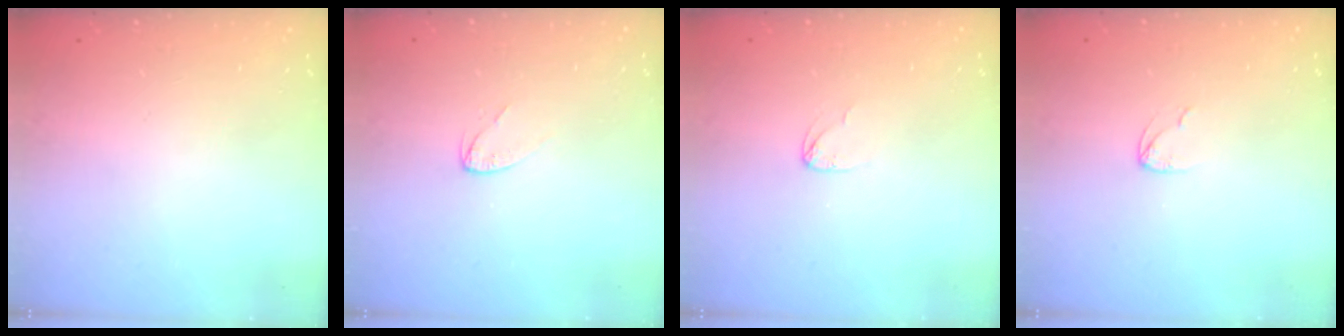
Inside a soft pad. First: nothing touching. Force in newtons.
{"total": 2.5, "press": 2.5, "slide": 0.2}
{"total": 2.6, "press": 2.6, "slide": 0.1}
{"total": 2.9, "press": 2.9, "slide": 0.3}